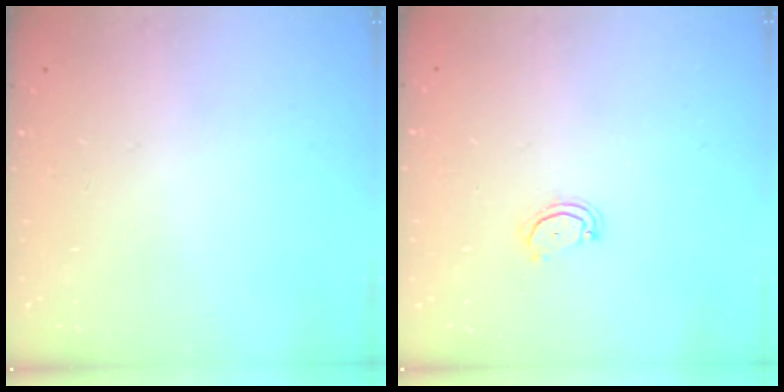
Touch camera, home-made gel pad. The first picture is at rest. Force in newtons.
{"total": 3.3, "press": 3.3, "slide": 0.2}